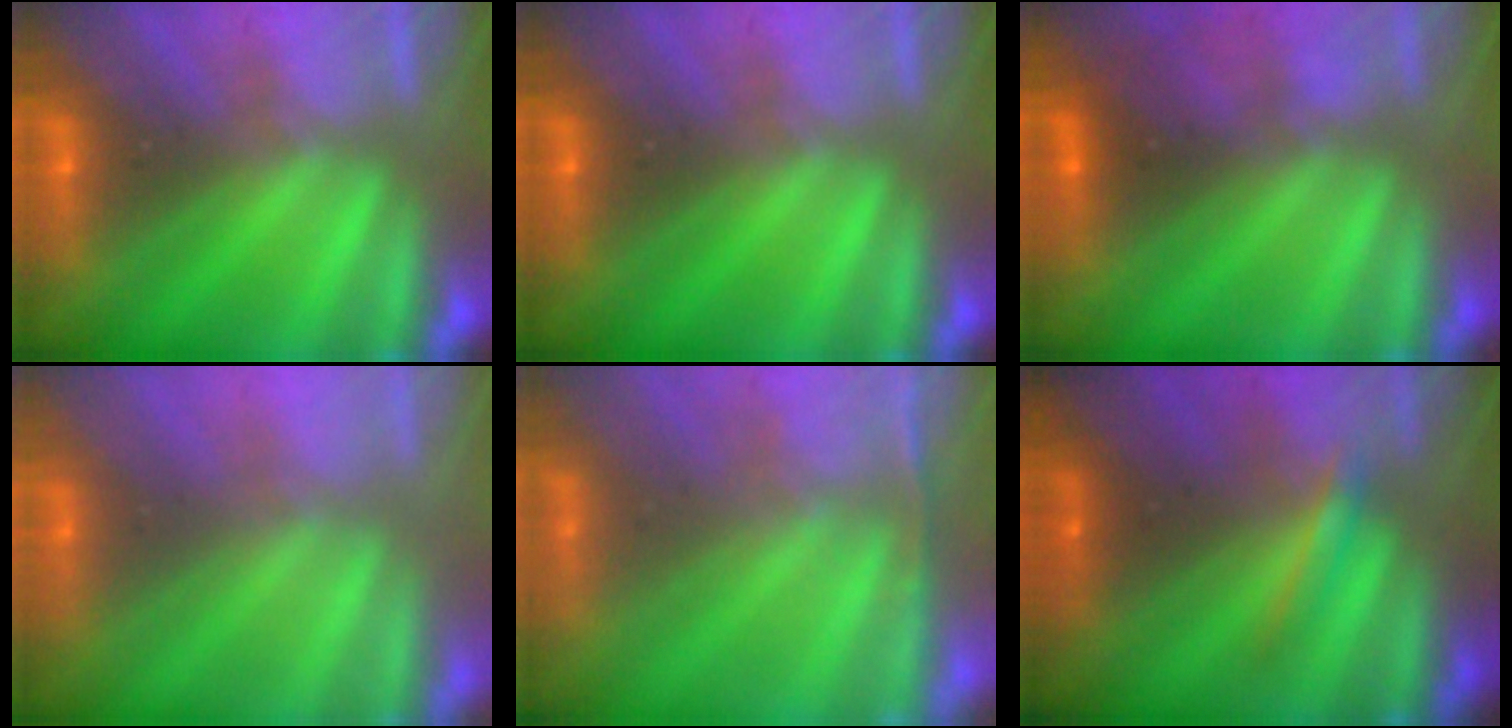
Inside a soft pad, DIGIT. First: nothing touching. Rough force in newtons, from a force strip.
{"total": 0.0}
{"total": 2.7}
{"total": 2.5}
{"total": 1.4}
{"total": 1.7}